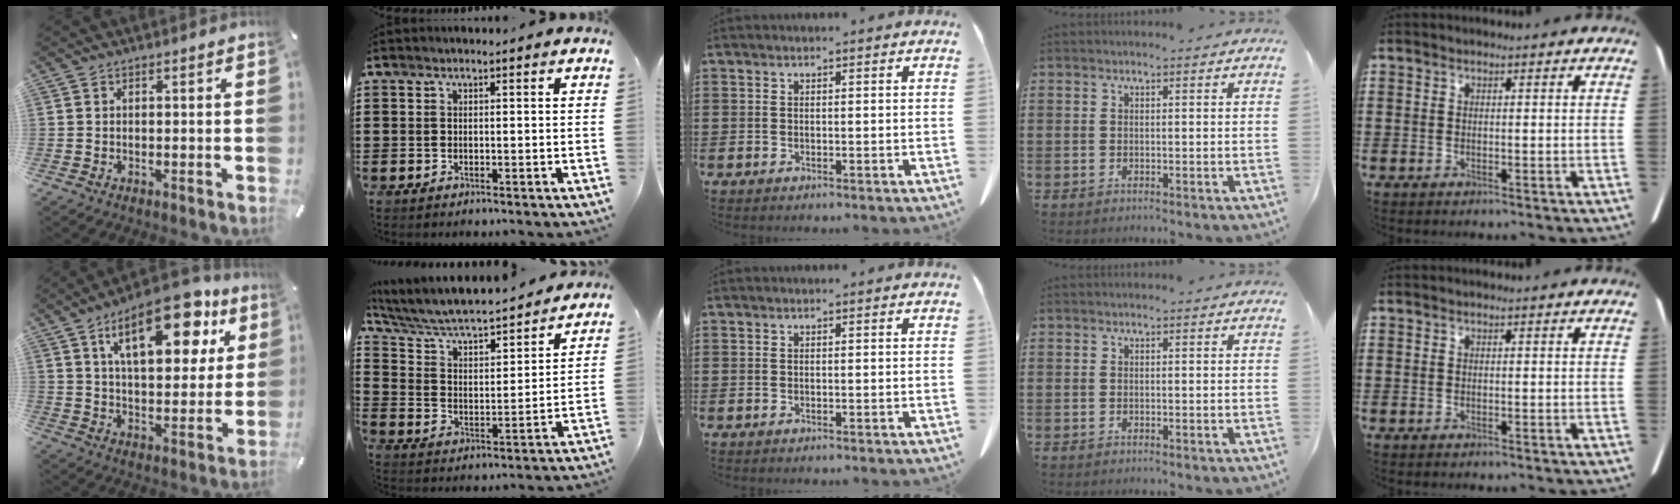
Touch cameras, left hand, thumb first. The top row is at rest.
{"thumb": {"total": 20.0, "force": [10.6, 9.0, 14.4], "torque": [-0.218, -0.037, 0.170]}, "index": {"total": 5.0, "force": [4.6, 0.8, 1.8], "torque": [-0.059, -0.042, 0.069]}}